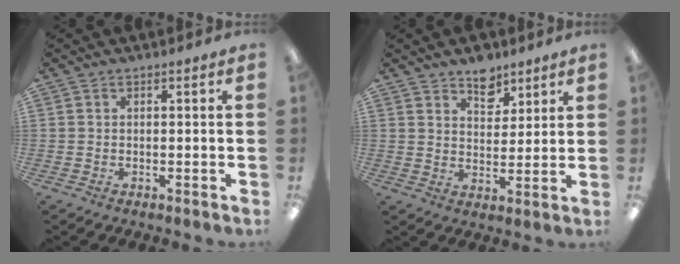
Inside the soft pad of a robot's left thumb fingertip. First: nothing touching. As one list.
[{"total": 7.0, "force": [5.5, 3.9, 2.0], "torque": [-0.010, -0.035, 0.095]}]